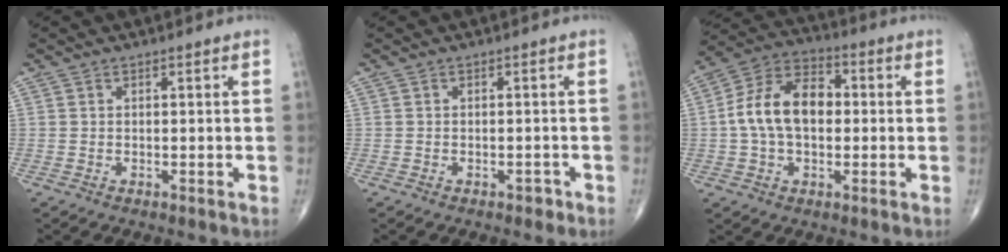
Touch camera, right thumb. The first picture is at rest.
{"total": 1.3, "force": [-0.8, 0.7, 0.7], "torque": [-0.005, 0.004, -0.013]}
{"total": 13.5, "force": [0.3, 8.6, 10.4], "torque": [-0.179, 0.032, -0.006]}